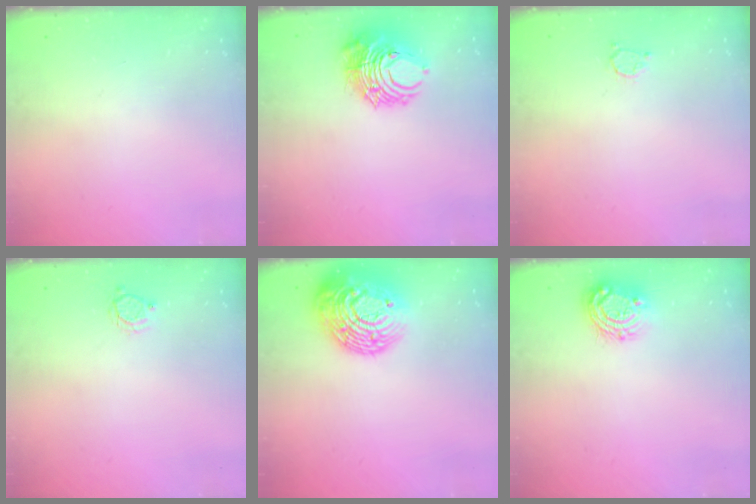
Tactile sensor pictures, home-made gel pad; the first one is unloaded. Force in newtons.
{"total": 11.0, "press": 11.0, "slide": 0.8}
{"total": 2.5, "press": 2.5, "slide": 0.4}
{"total": 3.0, "press": 3.0, "slide": 0.3}
{"total": 19.7, "press": 19.7, "slide": 1.1}
{"total": 9.2, "press": 9.2, "slide": 0.4}